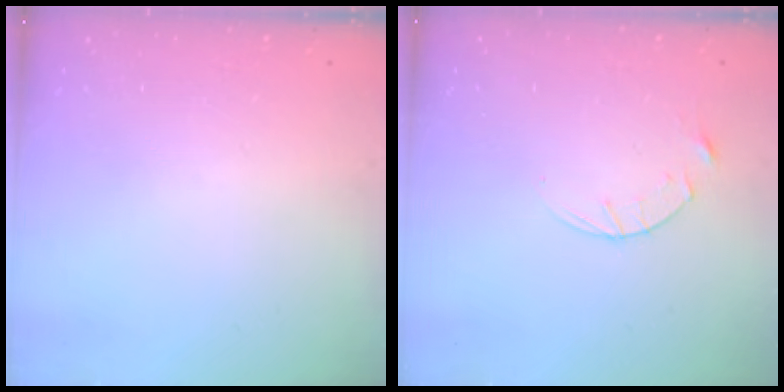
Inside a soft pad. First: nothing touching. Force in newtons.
{"total": 3.2, "press": 3.2, "slide": 0.4}